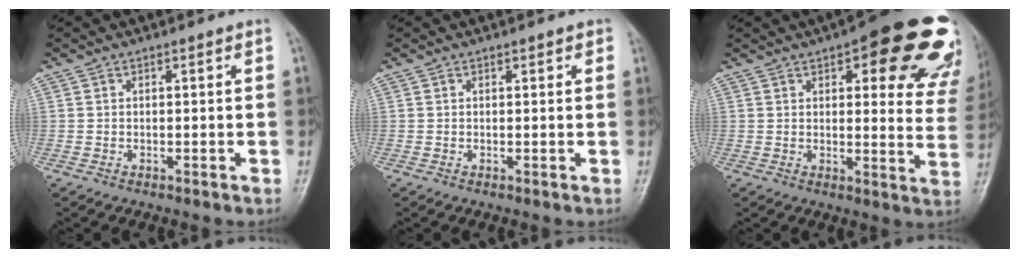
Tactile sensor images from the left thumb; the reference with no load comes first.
{"total": 1.0, "force": [0.5, 0.5, 0.6], "torque": [0.000, 0.000, 0.003]}
{"total": 23.1, "force": [12.8, 7.9, 17.5], "torque": [-0.165, -0.037, 0.139]}